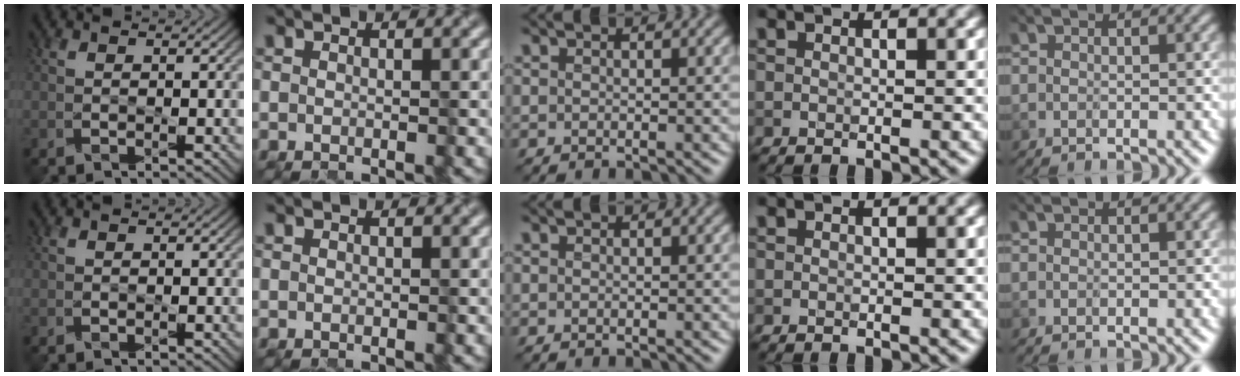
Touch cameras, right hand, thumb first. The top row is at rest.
{}